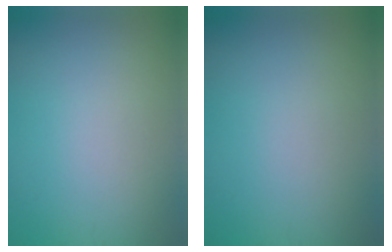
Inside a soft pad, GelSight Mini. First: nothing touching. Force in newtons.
{"total": 0.0}